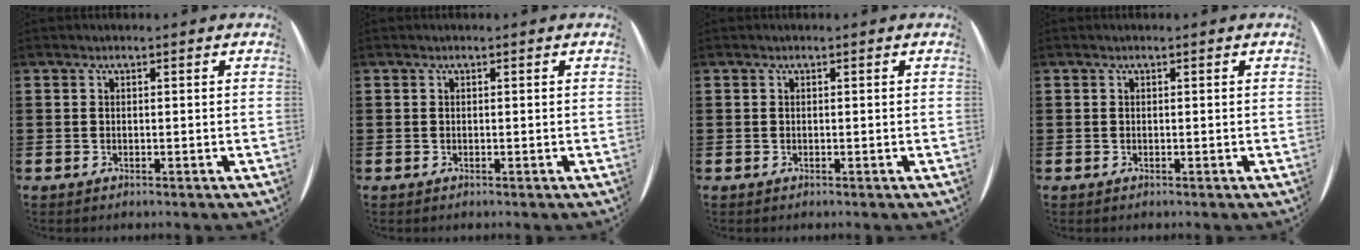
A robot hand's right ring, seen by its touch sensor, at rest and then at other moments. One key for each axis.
{"total": 0.0}
{"total": 0.0}
{"total": 0.0}